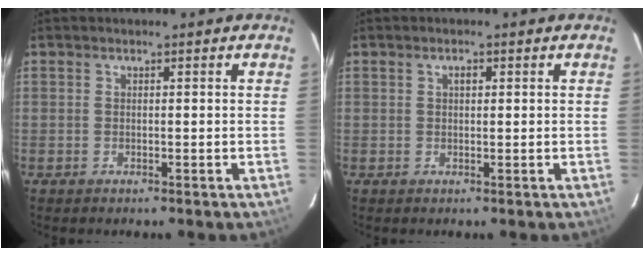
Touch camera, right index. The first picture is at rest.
{"total": 1.2, "force": [0.4, 0.7, 0.9], "torque": [-0.013, 0.006, 0.007]}